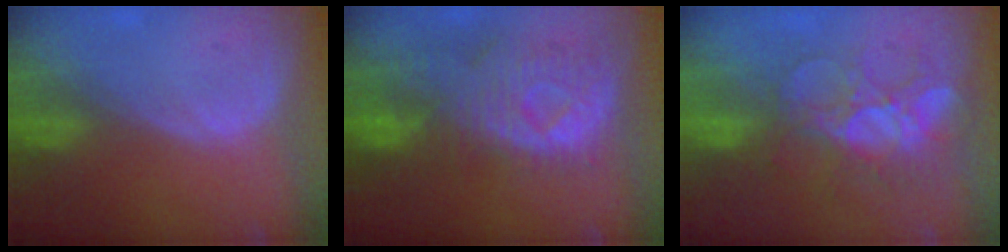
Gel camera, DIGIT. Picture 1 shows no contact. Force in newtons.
{"total": 11.1, "press": 9.7, "slide": 5.5}
{"total": 9.8, "press": 8.6, "slide": 4.8}